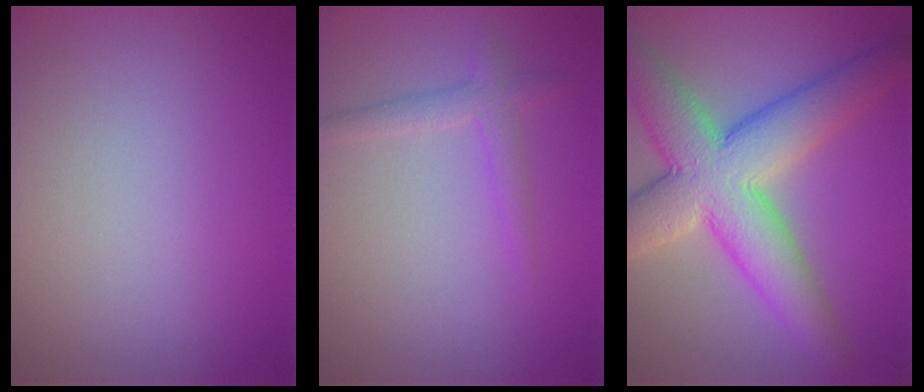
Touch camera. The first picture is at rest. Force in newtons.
{"total": 1.8, "press": 1.8, "slide": 0.0}
{"total": 10.1, "press": 10.1, "slide": 0.5}